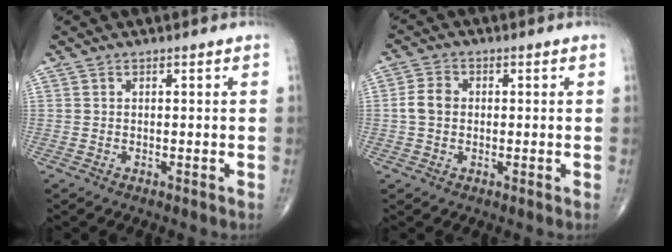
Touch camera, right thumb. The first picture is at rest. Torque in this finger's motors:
{"motor_torque": [0.55, 1.50, 0.38, -0.23, 0.05]}